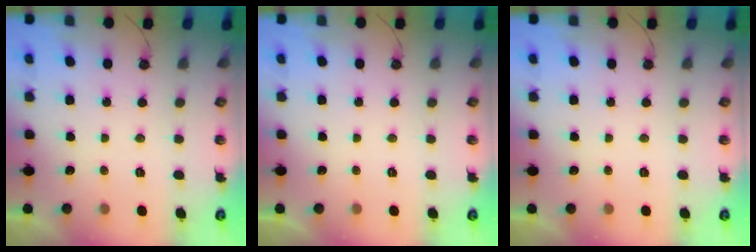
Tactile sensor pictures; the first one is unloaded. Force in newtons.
{"total": 0.0}
{"total": 0.0}